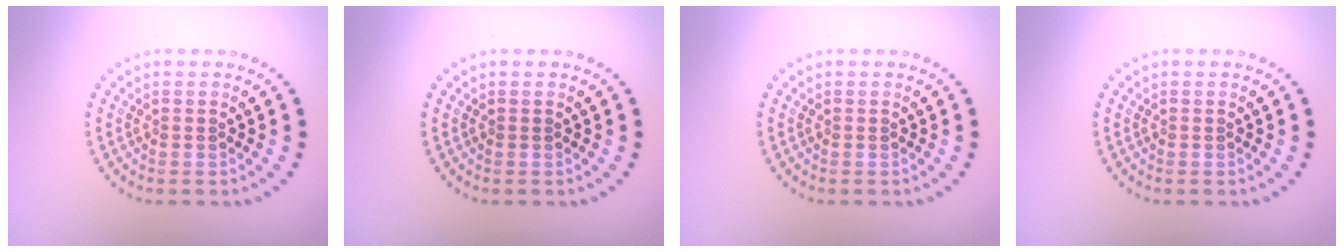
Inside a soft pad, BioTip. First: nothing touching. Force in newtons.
{"total": 0.0}
{"total": 0.0}
{"total": 0.0}